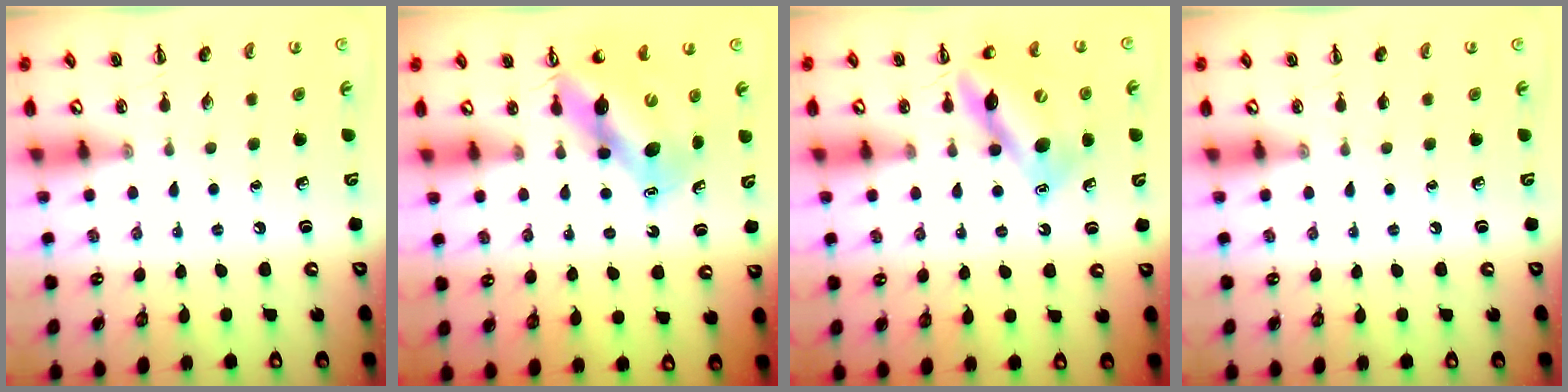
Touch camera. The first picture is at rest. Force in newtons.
{"total": 11.0, "press": 10.4, "slide": 3.4}
{"total": 12.2, "press": 11.9, "slide": 2.8}
{"total": 0.0}